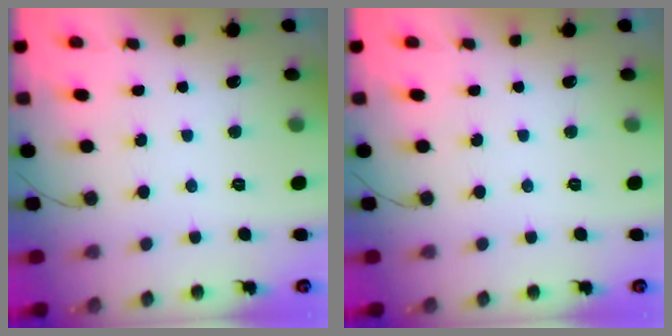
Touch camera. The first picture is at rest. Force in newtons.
{"total": 0.0}